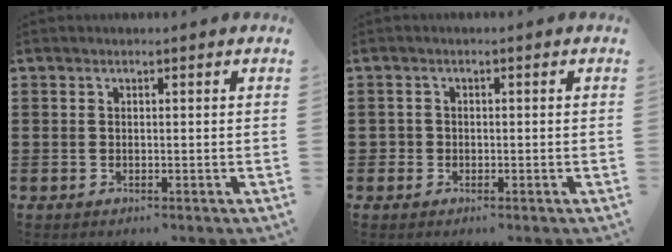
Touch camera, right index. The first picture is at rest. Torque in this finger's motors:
{"motor_torque": [1.16, 0.98, 0.10, -0.01]}